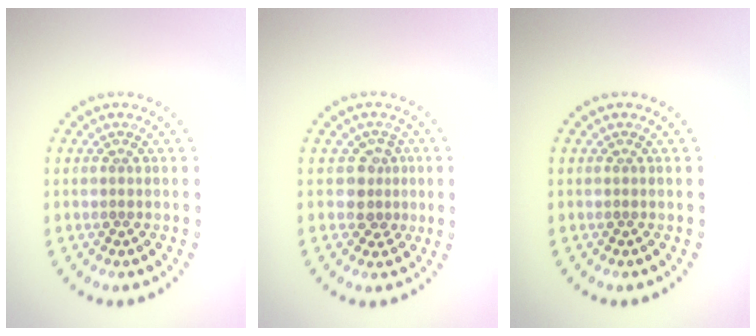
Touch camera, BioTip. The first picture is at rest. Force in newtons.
{"total": 2.2, "press": 1.9, "slide": 1.2}
{"total": 0.0}